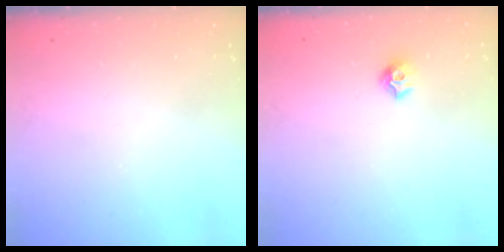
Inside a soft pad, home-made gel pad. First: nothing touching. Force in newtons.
{"total": 7.9, "press": 7.8, "slide": 0.7}